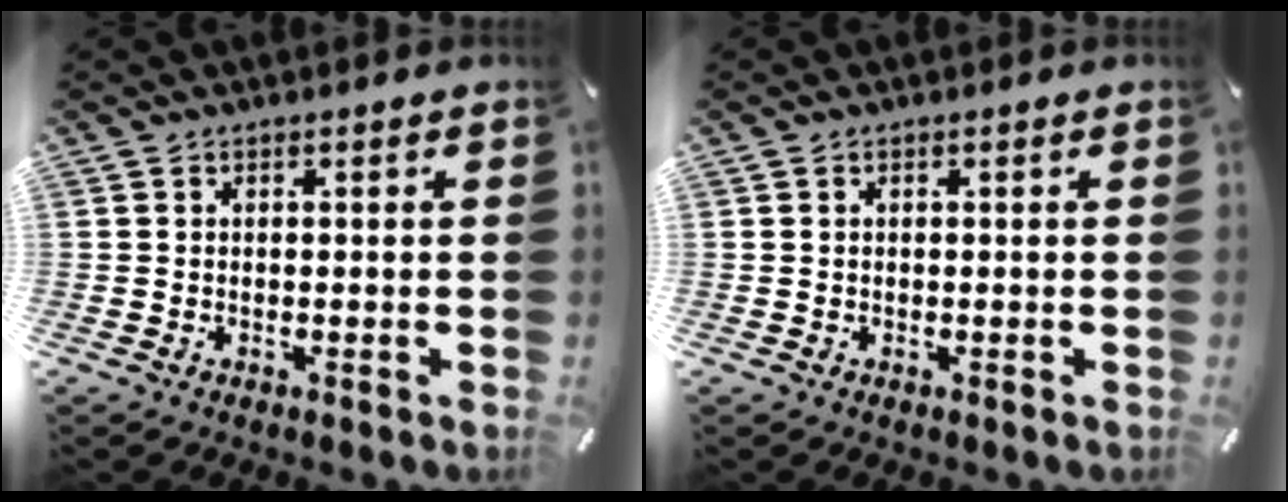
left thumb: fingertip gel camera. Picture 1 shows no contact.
{"total": 0.0}